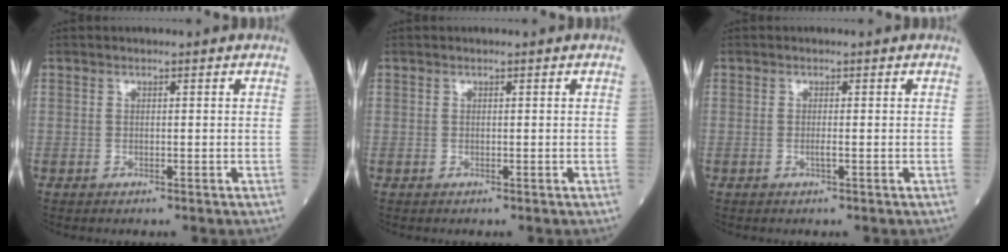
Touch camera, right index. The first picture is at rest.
{"total": 0.0}
{"total": 0.9, "force": [-0.2, -0.1, 0.8], "torque": [-0.019, -0.002, -0.005]}